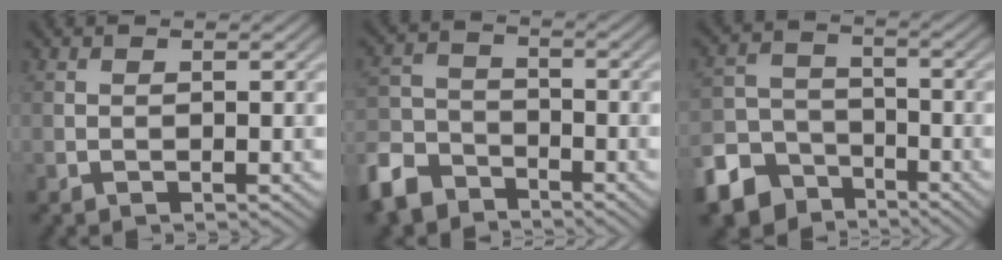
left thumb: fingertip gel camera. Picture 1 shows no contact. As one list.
[{"total": 8.2, "force": [-6.2, 4.3, 3.1], "torque": [-0.078, -0.009, -0.141]}, {"total": 9.7, "force": [-6.6, 6.3, 3.3], "torque": [-0.076, -0.023, -0.124]}]